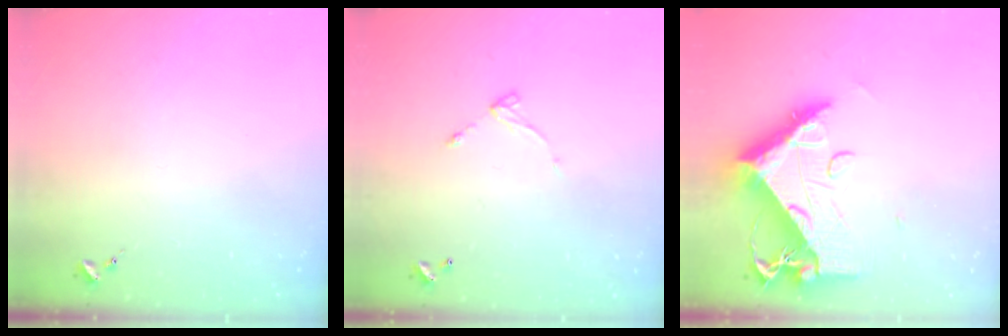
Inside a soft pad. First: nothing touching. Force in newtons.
{"total": 5.7, "press": 5.7, "slide": 0.5}
{"total": 15.2, "press": 15.1, "slide": 1.3}